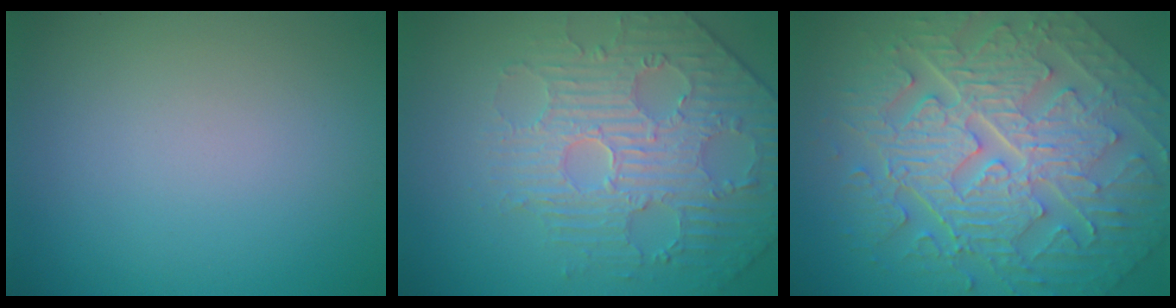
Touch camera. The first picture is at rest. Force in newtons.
{"total": 4.4, "press": 4.4, "slide": 0.6}
{"total": 11.0, "press": 7.5, "slide": 8.0}